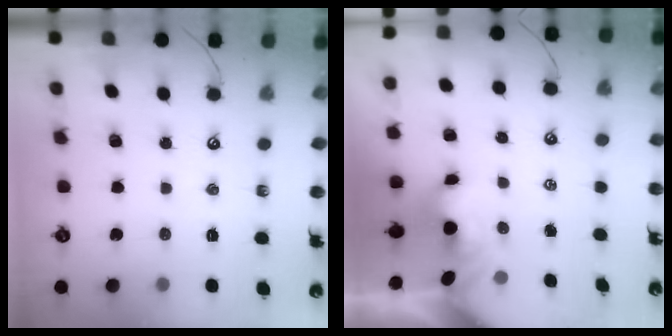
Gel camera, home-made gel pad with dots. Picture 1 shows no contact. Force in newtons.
{"total": 1.7, "press": 1.5, "slide": 0.7}